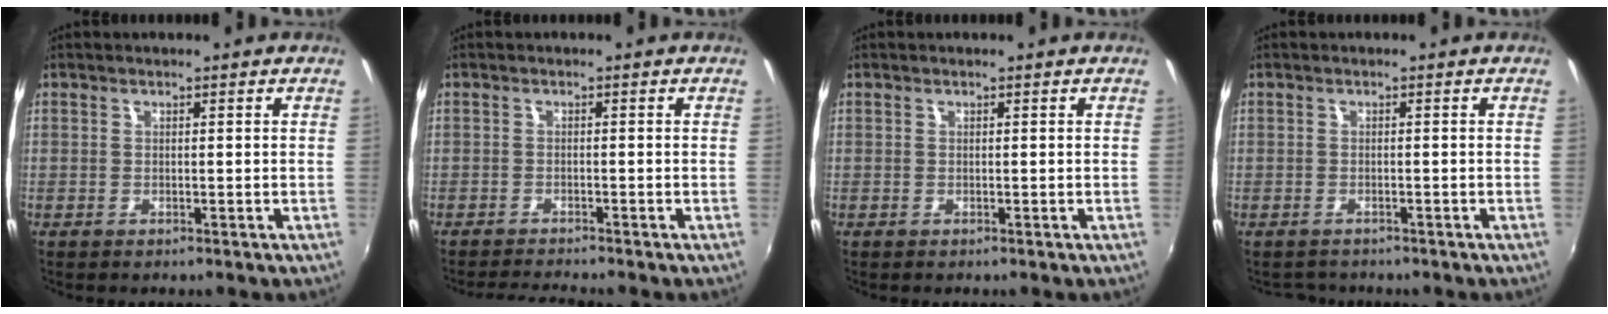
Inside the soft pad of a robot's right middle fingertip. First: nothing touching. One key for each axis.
{"total": 3.9, "fx": -3.7, "fy": -0.5, "fz": 1.0, "tx": -0.031, "ty": -0.013, "tz": -0.067}
{"total": 0.0}
{"total": 2.0, "fx": -1.8, "fy": 0.9, "fz": 0.2, "tx": -0.008, "ty": -0.003, "tz": -0.028}